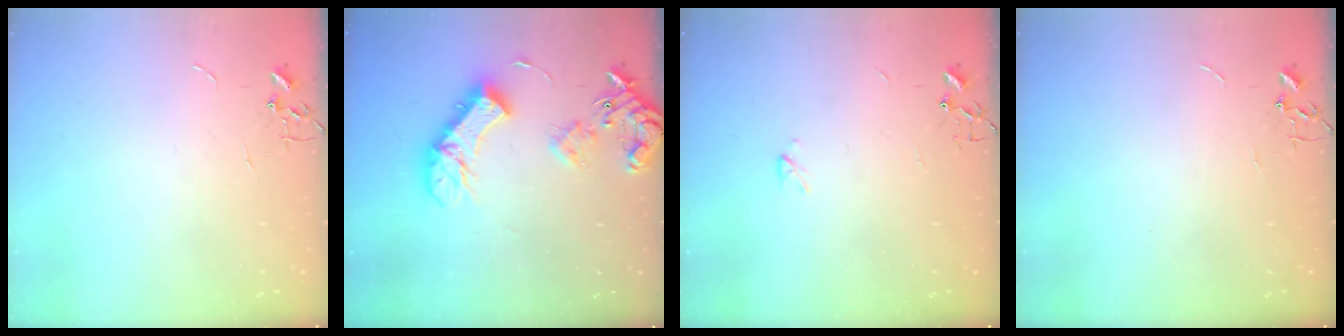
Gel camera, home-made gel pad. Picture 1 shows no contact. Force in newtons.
{"total": 15.8, "press": 15.7, "slide": 1.8}
{"total": 2.3, "press": 2.3, "slide": 0.4}
{"total": 0.0}